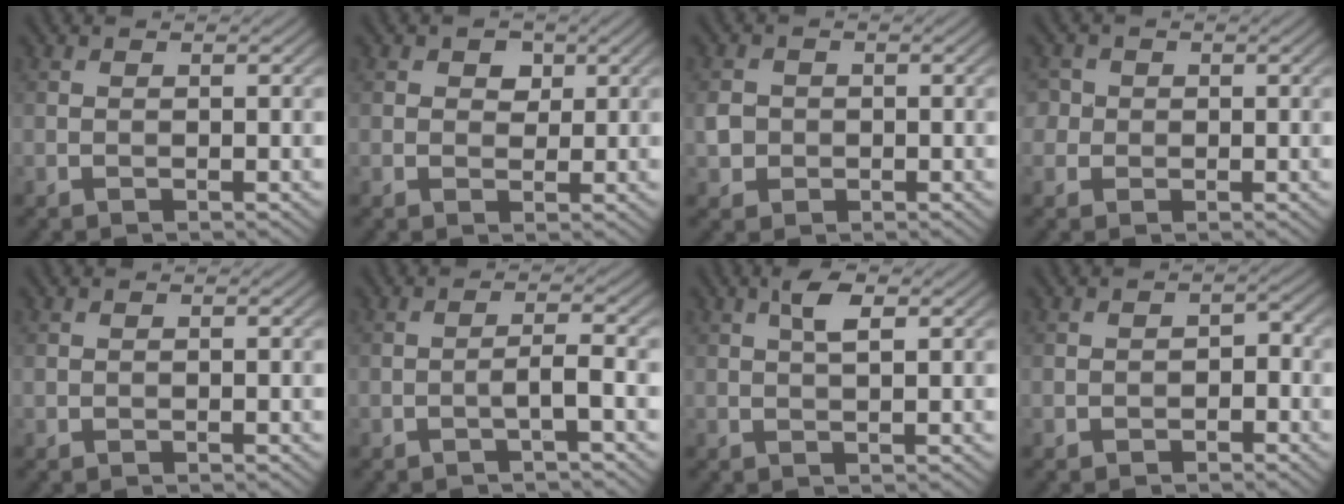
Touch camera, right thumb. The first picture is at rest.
{"total": 2.3, "force": [1.0, 1.8, 1.2], "torque": [-0.020, 0.000, 0.011]}
{"total": 2.5, "force": [-0.3, 2.3, 0.9], "torque": [-0.023, -0.002, -0.011]}
{"total": 2.7, "force": [0.5, 2.6, 0.6], "torque": [-0.019, 0.001, 0.005]}
{"total": 0.0}
{"total": 2.3, "force": [-1.1, 0.1, 2.0], "torque": [-0.036, 0.014, -0.027]}
{"total": 2.8, "force": [1.1, 0.7, 2.4], "torque": [-0.048, 0.006, 0.018]}
{"total": 1.7, "force": [-0.7, 1.3, 0.8], "torque": [-0.011, 0.000, -0.013]}